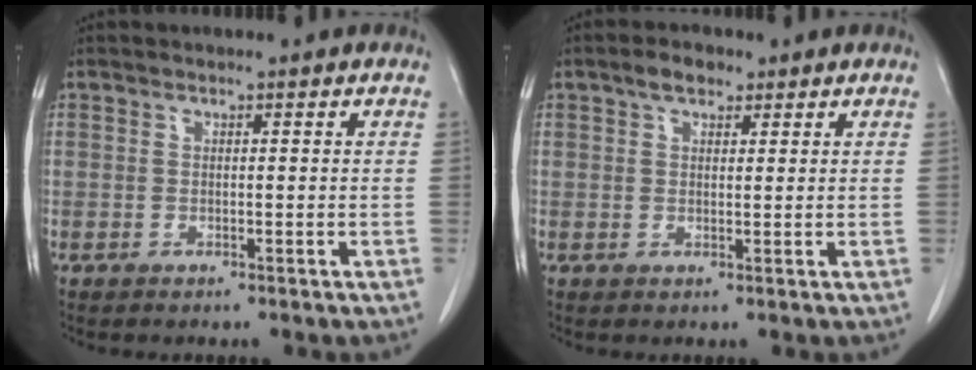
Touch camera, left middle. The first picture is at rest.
{"total": 2.9, "force": [1.9, 1.5, 1.6], "torque": [-0.031, 0.009, 0.033]}